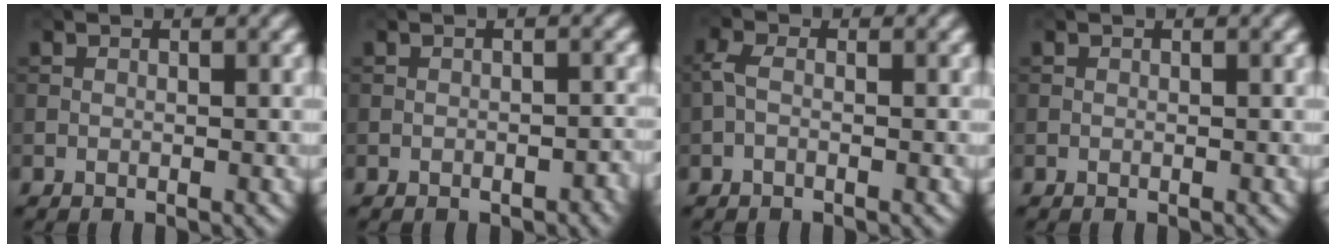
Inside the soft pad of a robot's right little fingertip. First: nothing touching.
{"total": 1.1, "force": [-0.6, 0.5, 0.8], "torque": [-0.014, 0.001, -0.006]}
{"total": 1.8, "force": [-0.5, 1.0, 1.4], "torque": [-0.037, 0.003, -0.016]}
{"total": 0.0}